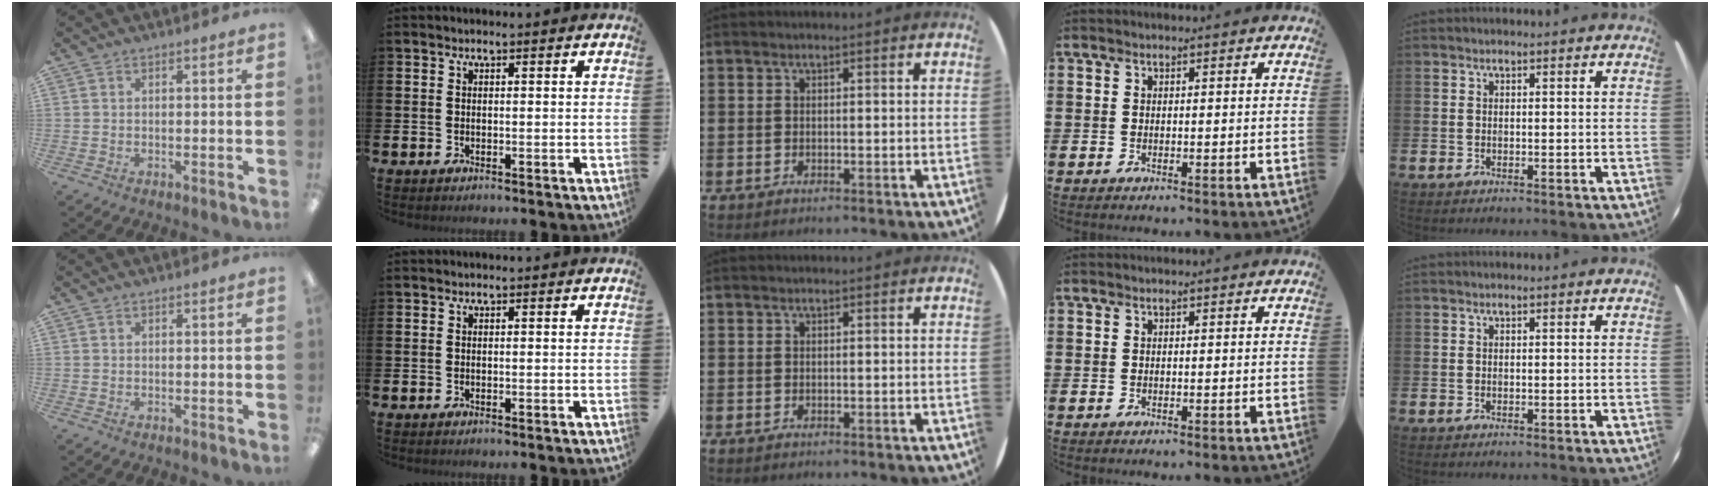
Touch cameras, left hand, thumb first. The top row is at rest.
{}